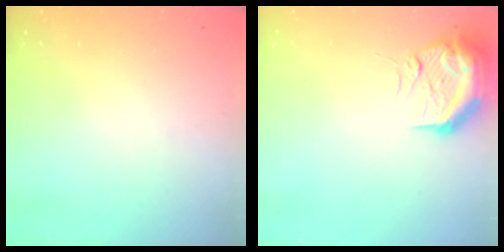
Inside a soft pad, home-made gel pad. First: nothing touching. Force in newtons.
{"total": 12.2, "press": 11.9, "slide": 2.6}